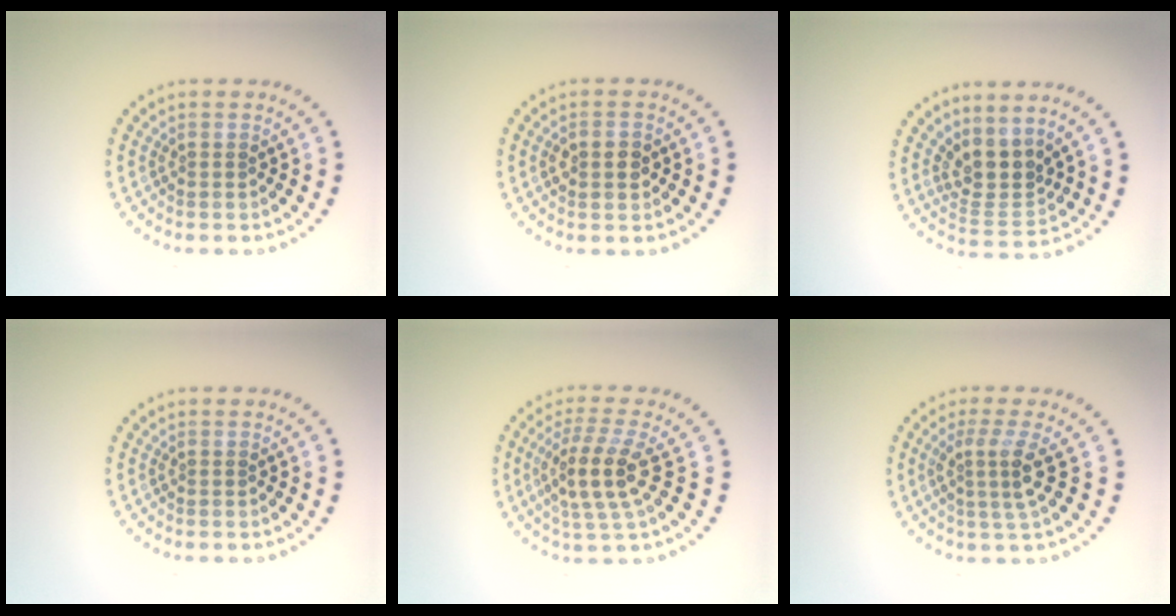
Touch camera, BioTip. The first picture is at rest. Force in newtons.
{"total": 1.9, "press": 1.9, "slide": 0.0}
{"total": 3.3, "press": 2.5, "slide": 2.1}
{"total": 0.0}
{"total": 4.2, "press": 3.6, "slide": 2.1}
{"total": 2.9, "press": 2.1, "slide": 2.0}